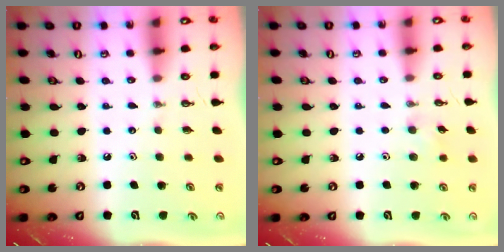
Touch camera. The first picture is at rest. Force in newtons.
{"total": 6.3, "press": 5.9, "slide": 2.1}